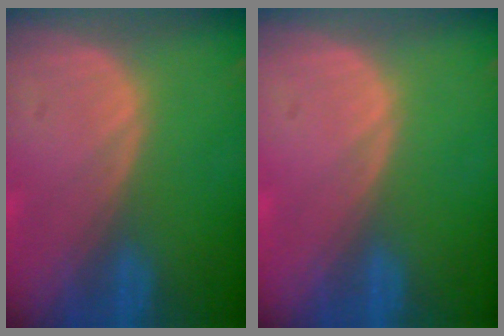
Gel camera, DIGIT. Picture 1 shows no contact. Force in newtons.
{"total": 0.0}